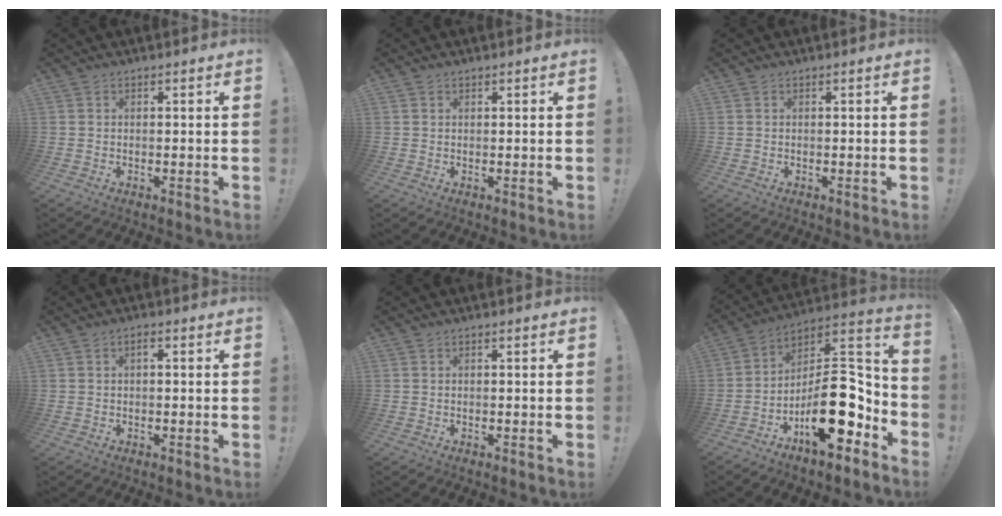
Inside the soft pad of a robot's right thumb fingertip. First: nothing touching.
{"total": 0.6, "force": [0.5, 0.4, 0.2], "torque": [-0.004, 0.000, 0.010]}
{"total": 0.0}
{"total": 0.9, "force": [-0.1, 0.5, 0.8], "torque": [-0.018, 0.004, -0.003]}
{"total": 0.0}
{"total": 20.8, "force": [-6.7, 10.3, 16.8], "torque": [-0.256, 0.039, -0.099]}